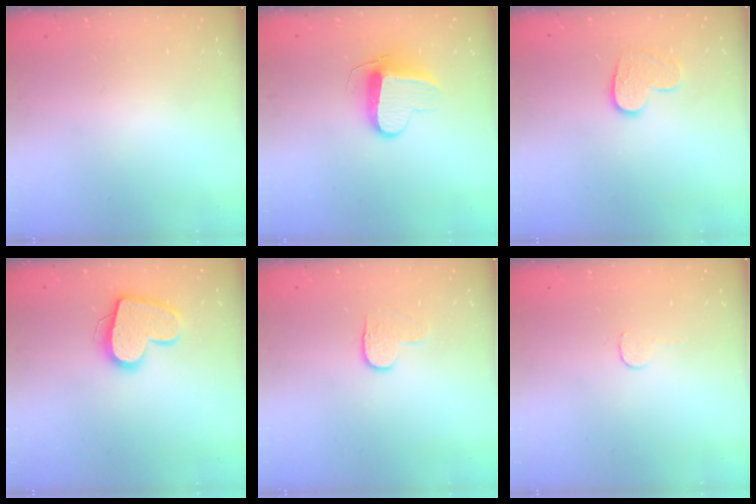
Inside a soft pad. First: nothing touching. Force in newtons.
{"total": 9.9, "press": 9.9, "slide": 0.3}
{"total": 9.5, "press": 9.5, "slide": 0.6}
{"total": 14.9, "press": 14.9, "slide": 1.0}
{"total": 3.3, "press": 3.3, "slide": 0.4}
{"total": 2.7, "press": 2.7, "slide": 0.2}